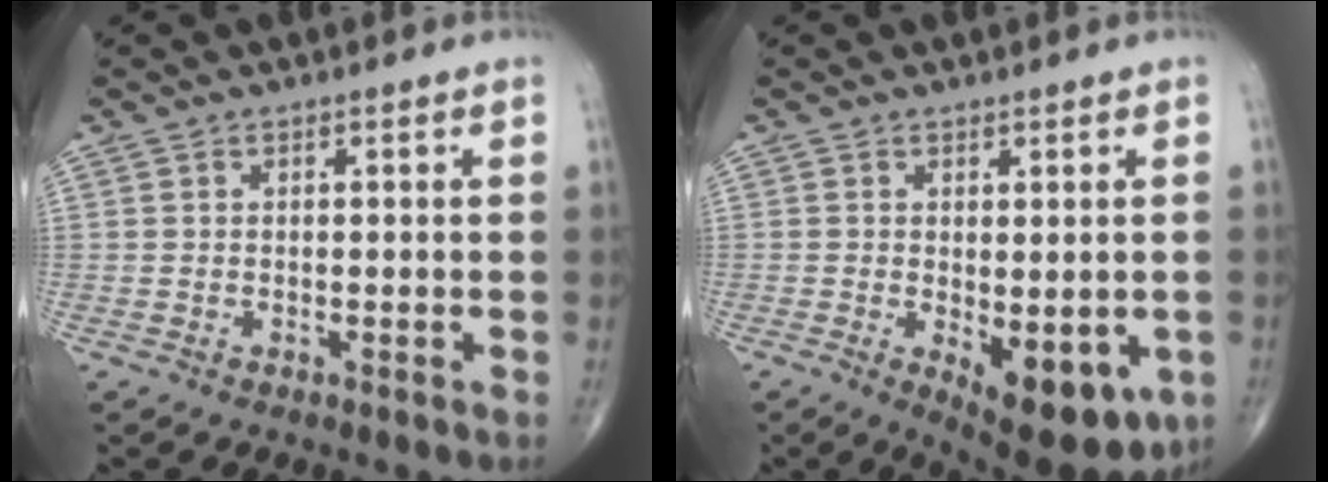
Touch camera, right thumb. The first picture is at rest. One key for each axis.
{"total": 12.2, "fx": -4.0, "fy": 5.4, "fz": 10.2, "tx": -0.116, "ty": -0.015, "tz": -0.041}